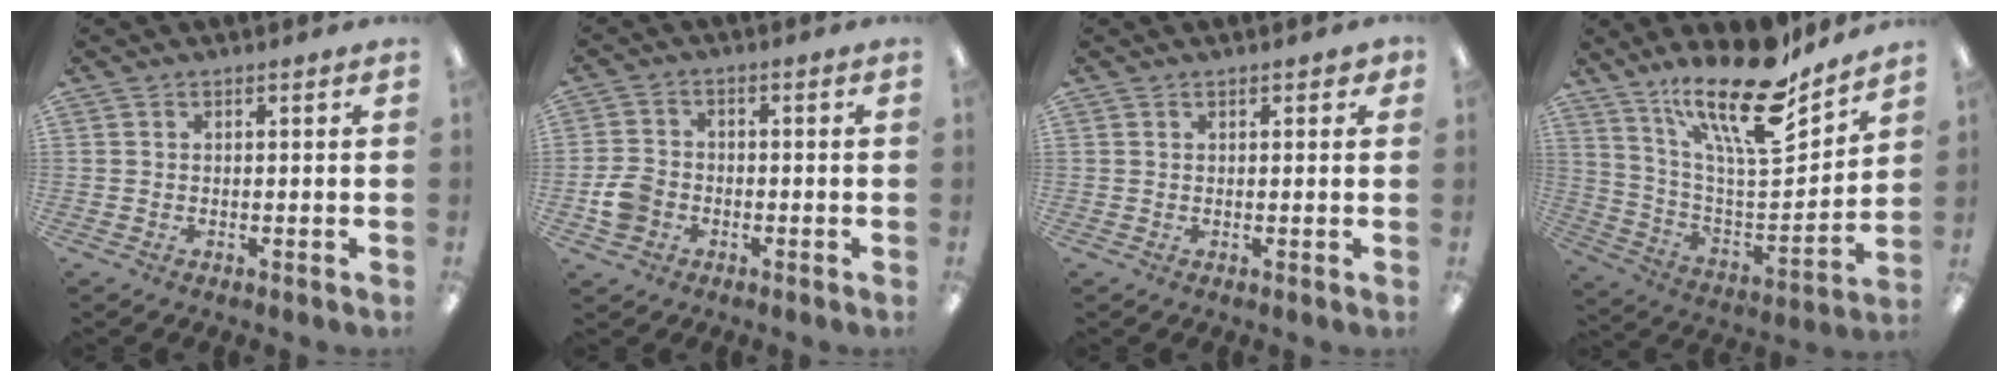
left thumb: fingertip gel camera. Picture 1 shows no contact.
{"total": 5.5, "force": [-2.0, 4.4, 2.7], "torque": [-0.055, 0.011, -0.037]}
{"total": 1.6, "force": [0.9, 0.7, 1.1], "torque": [-0.008, -0.004, 0.013]}
{"total": 22.1, "force": [16.2, 6.3, 13.7], "torque": [-0.241, -0.112, 0.274]}